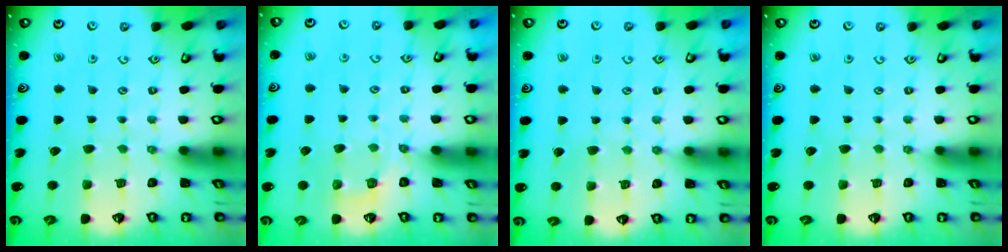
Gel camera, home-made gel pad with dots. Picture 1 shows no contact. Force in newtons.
{"total": 2.1, "press": 1.0, "slide": 1.9}
{"total": 4.3, "press": 4.3, "slide": 0.3}
{"total": 0.0}